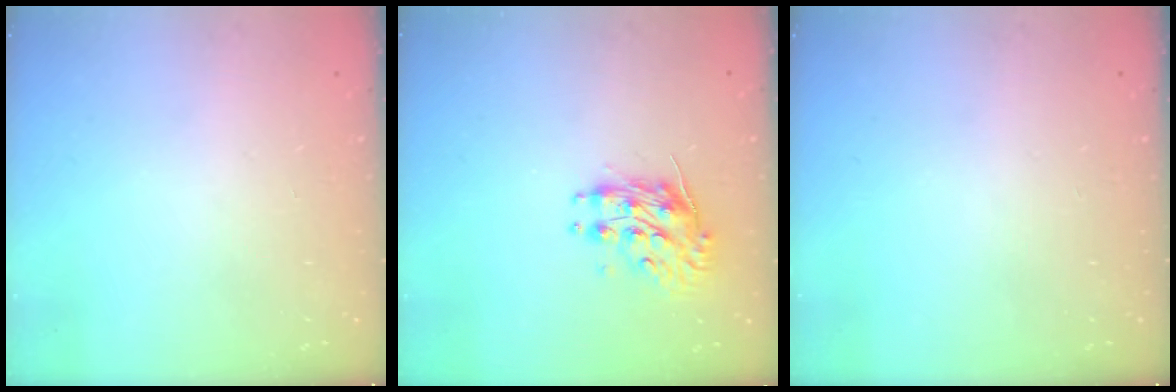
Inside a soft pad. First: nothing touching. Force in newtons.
{"total": 9.2, "press": 9.2, "slide": 0.2}
{"total": 0.0}